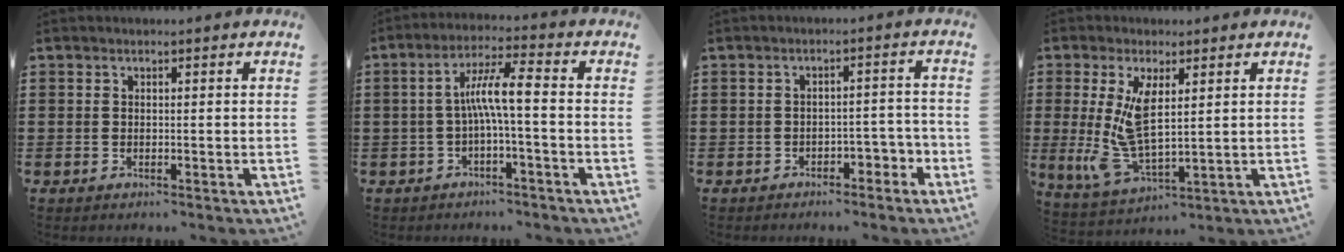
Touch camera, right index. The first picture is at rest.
{"total": 7.0, "force": [-0.9, 0.7, 6.9], "torque": [-0.133, 0.005, -0.024]}
{"total": 2.9, "force": [-2.3, 1.3, 1.4], "torque": [-0.027, 0.006, -0.046]}
{"total": 9.1, "force": [1.7, 3.6, 8.1], "torque": [-0.191, -0.014, 0.028]}